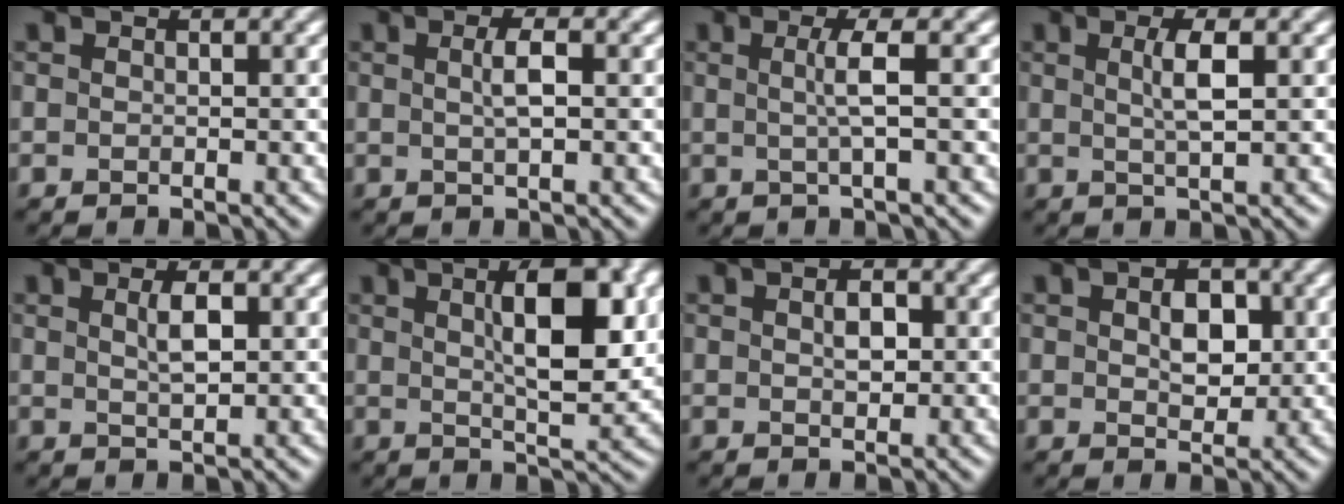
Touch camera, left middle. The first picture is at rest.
{"total": 1.9, "force": [0.3, 0.3, 1.9], "torque": [-0.037, 0.006, 0.004]}
{"total": 2.5, "force": [0.1, 0.4, 2.5], "torque": [-0.049, 0.002, -0.002]}
{"total": 2.7, "force": [0.6, 0.6, 2.6], "torque": [-0.044, 0.004, 0.008]}
{"total": 2.1, "force": [0.7, 0.6, 2.0], "torque": [-0.037, 0.002, 0.012]}
{"total": 8.0, "force": [2.0, 2.2, 7.4], "torque": [-0.098, 0.008, 0.030]}
{"total": 1.9, "force": [0.2, 1.1, 1.6], "torque": [-0.028, 0.002, 0.004]}
{"total": 3.4, "force": [0.5, 2.1, 2.5], "torque": [-0.041, 0.001, 0.009]}